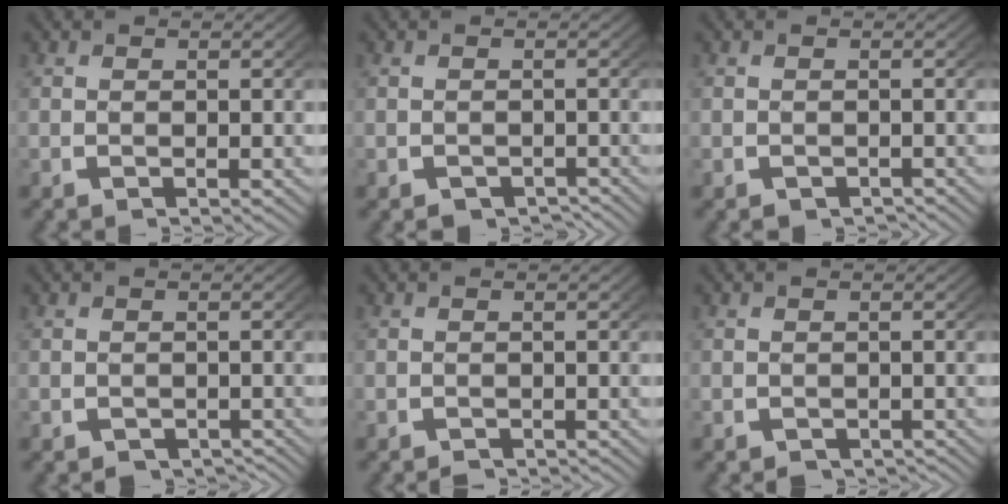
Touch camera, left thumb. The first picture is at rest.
{"total": 2.1, "force": [-1.7, 1.0, 0.6], "torque": [-0.003, -0.012, -0.023]}
{"total": 1.3, "force": [-1.1, 0.7, 0.3], "torque": [-0.001, -0.007, -0.015]}
{"total": 2.4, "force": [-2.1, 0.9, 0.6], "torque": [0.002, -0.010, -0.028]}
{"total": 1.2, "force": [-1.2, 0.3, 0.1], "torque": [0.002, -0.008, -0.017]}
{"total": 1.7, "force": [-1.5, 0.6, 0.2], "torque": [0.004, -0.008, -0.022]}